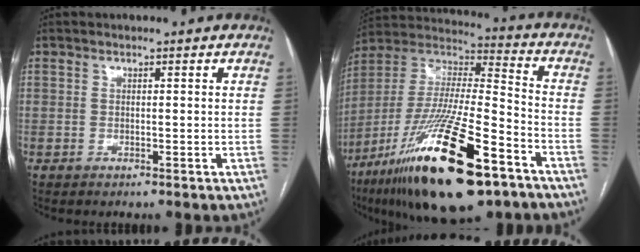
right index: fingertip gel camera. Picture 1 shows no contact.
{"total": 28.2, "force": [-15.7, 6.0, 22.6], "torque": [-0.433, -0.044, -0.273]}